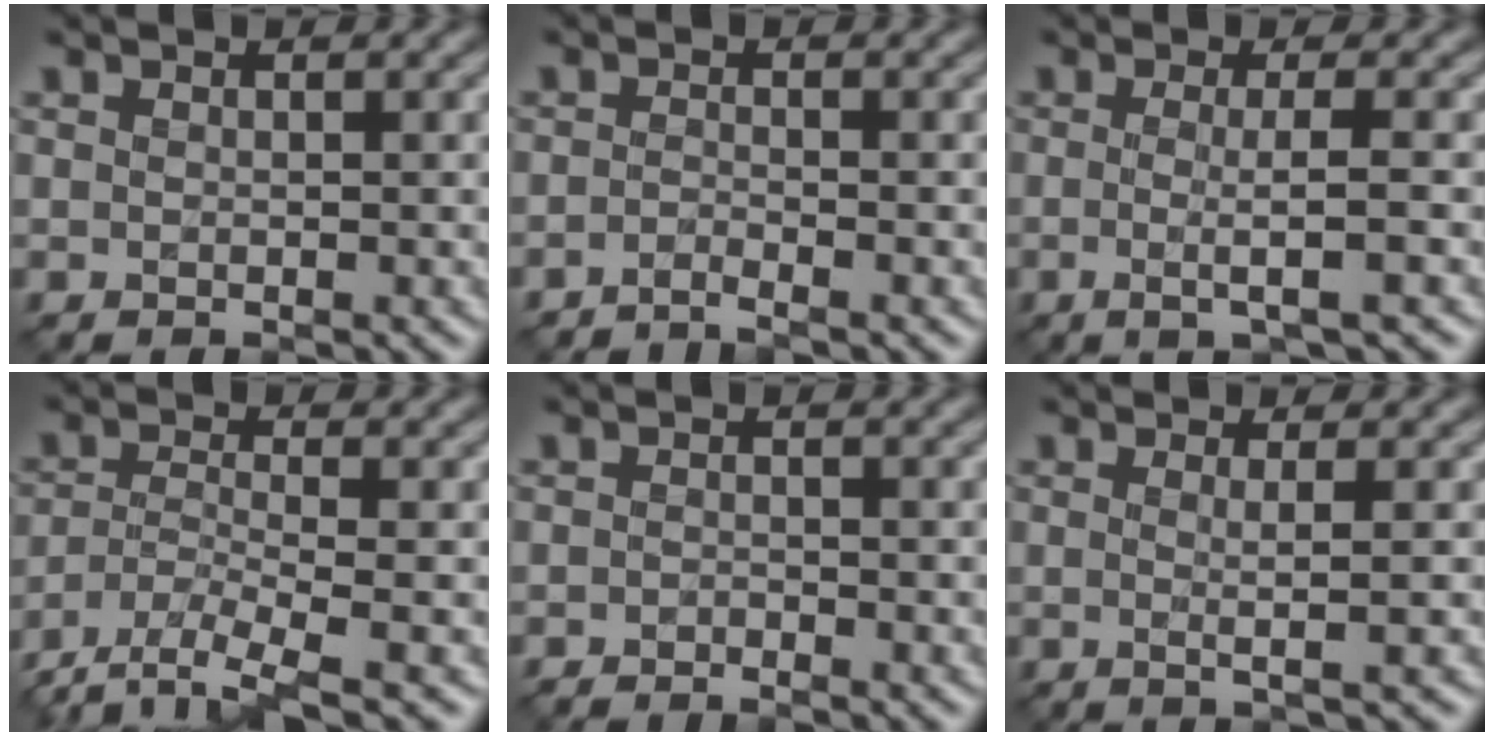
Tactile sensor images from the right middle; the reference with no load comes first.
{"total": 1.4, "force": [-1.3, 0.1, 0.5], "torque": [-0.003, -0.007, -0.032]}
{"total": 3.3, "force": [-0.5, 0.7, 3.2], "torque": [-0.049, -0.011, -0.011]}
{"total": 6.0, "force": [-4.6, 1.4, 3.6], "torque": [-0.077, -0.017, -0.091]}
{"total": 0.9, "force": [-0.9, 0.0, 0.2], "torque": [-0.002, -0.003, -0.017]}
{"total": 2.0, "force": [0.0, 0.4, 1.9], "torque": [-0.034, 0.000, -0.009]}